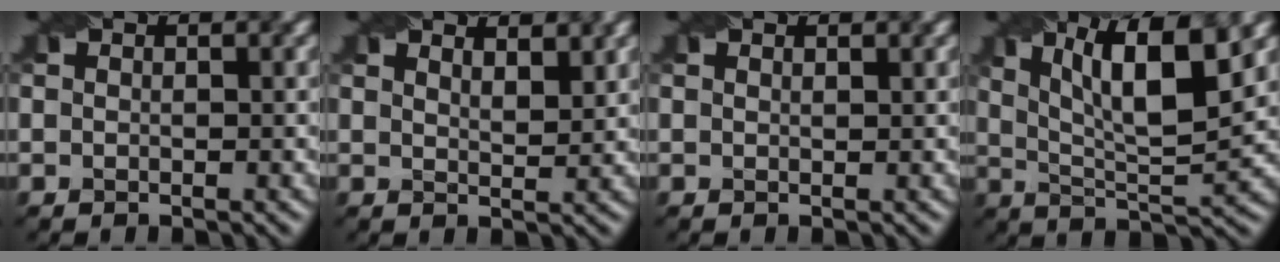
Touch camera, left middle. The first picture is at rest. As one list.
[{"total": 3.5, "force": [2.7, 1.1, 1.9], "torque": [-0.009, 0.009, 0.025]}, {"total": 0.7, "force": [0.6, 0.1, 0.3], "torque": [-0.007, -0.003, 0.006]}, {"total": 10.3, "force": [4.5, 2.9, 8.8], "torque": [-0.134, 0.004, 0.069]}]